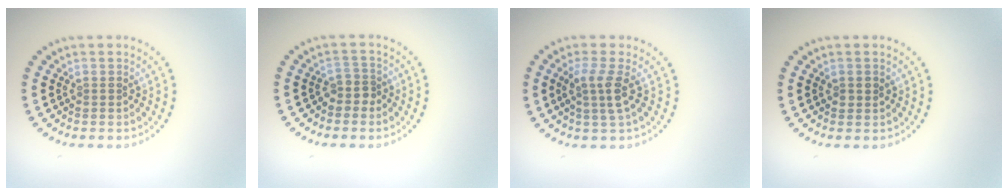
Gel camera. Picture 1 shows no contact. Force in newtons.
{"total": 1.5, "press": 1.2, "slide": 0.9}
{"total": 2.5, "press": 2.0, "slide": 1.5}
{"total": 1.0, "press": 1.0, "slide": 0.1}